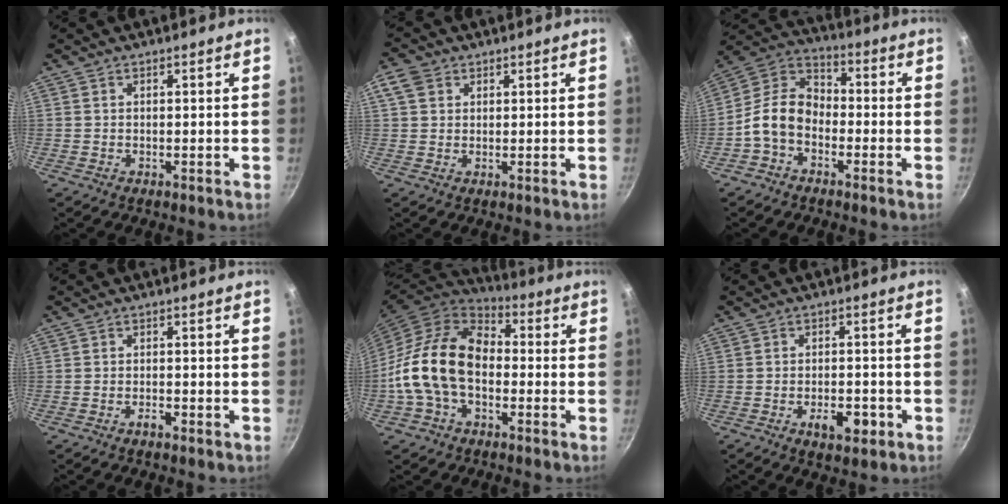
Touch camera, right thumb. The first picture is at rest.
{"total": 4.3, "force": [1.8, 3.4, 2.0], "torque": [-0.029, 0.002, 0.029]}
{"total": 10.7, "force": [-3.4, 7.5, 6.7], "torque": [-0.101, 0.048, -0.089]}
{"total": 1.5, "force": [-1.0, 0.4, 1.1], "torque": [-0.020, 0.012, -0.020]}
{"total": 16.9, "force": [-2.0, 11.3, 12.4], "torque": [-0.203, 0.037, -0.054]}
{"total": 6.2, "force": [-2.6, 3.1, 4.8], "torque": [-0.054, 0.015, -0.036]}